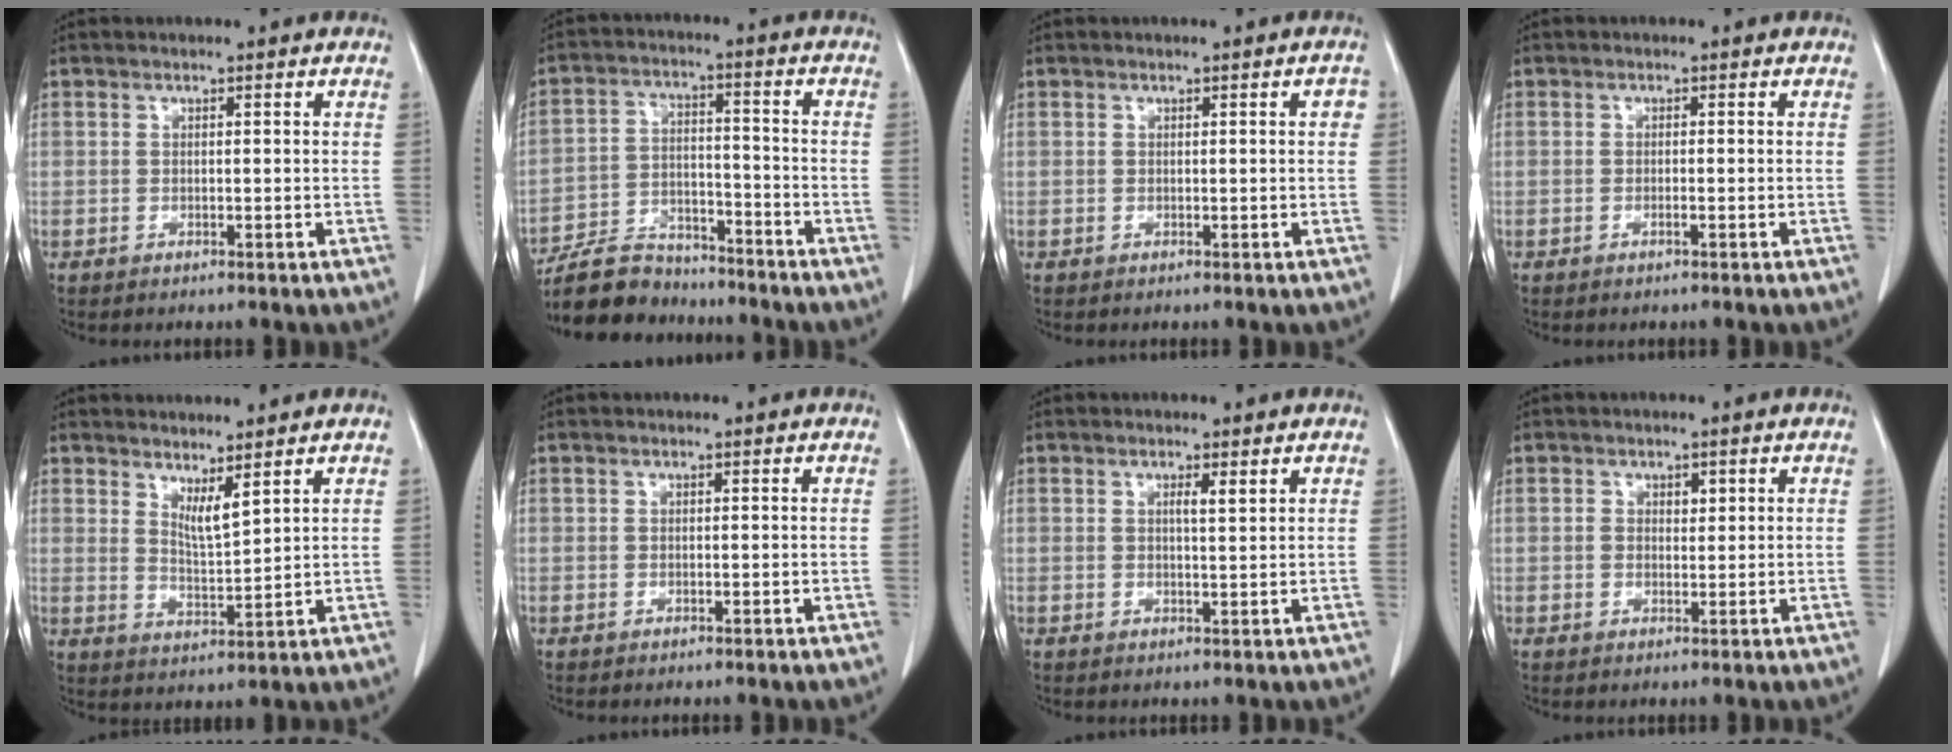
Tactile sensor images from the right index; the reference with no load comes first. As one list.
[{"total": 10.8, "force": [-9.9, 3.8, 1.8], "torque": [-0.037, 0.013, -0.178]}, {"total": 1.4, "force": [0.0, 0.3, 1.4], "torque": [-0.008, 0.004, -0.001]}, {"total": 0.9, "force": [-0.5, 0.0, 0.7], "torque": [-0.014, 0.001, -0.009]}, {"total": 3.8, "force": [2.7, 0.3, 2.7], "torque": [-0.050, -0.019, 0.056]}, {"total": 0.0}, {"total": 1.7, "force": [0.8, 0.1, 1.5], "torque": [-0.028, -0.001, 0.012]}, {"total": 1.7, "force": [0.5, 1.2, 1.1], "torque": [-0.016, 0.002, 0.007]}]